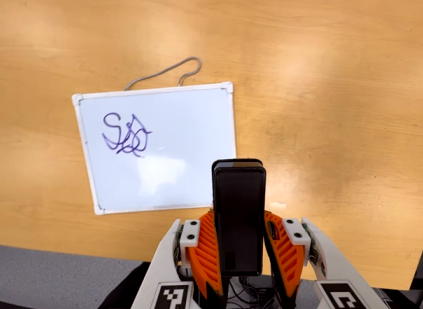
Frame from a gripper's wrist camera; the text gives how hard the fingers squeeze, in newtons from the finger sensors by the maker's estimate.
{"total": 5.2, "left": 3.8, "right": 6.5}